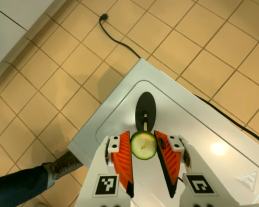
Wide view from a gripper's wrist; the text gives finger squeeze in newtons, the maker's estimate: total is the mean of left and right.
{"total": 6.3, "left": 5.9, "right": 6.6}